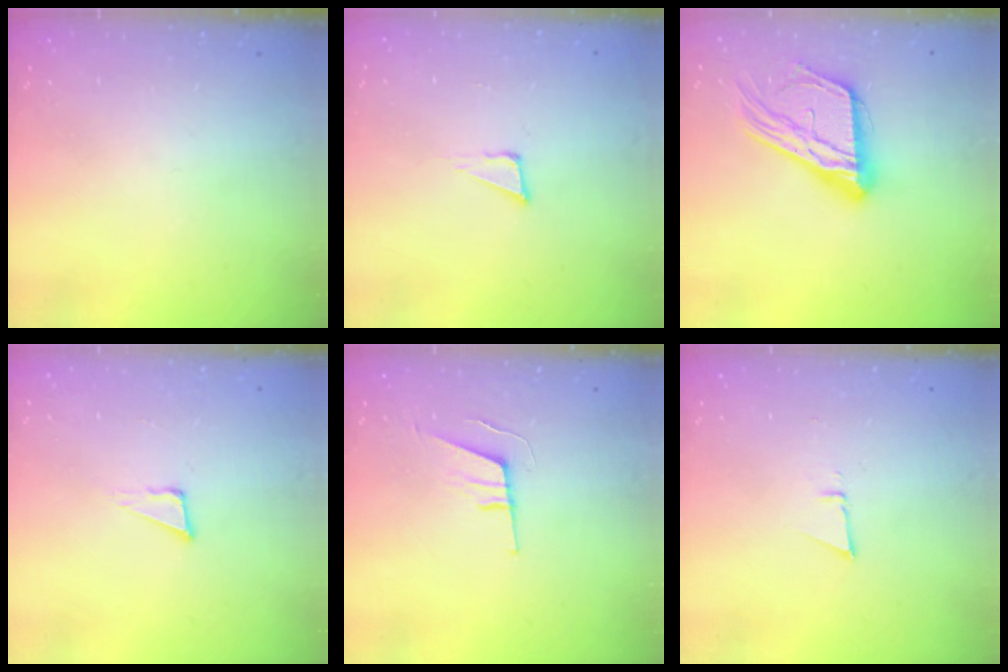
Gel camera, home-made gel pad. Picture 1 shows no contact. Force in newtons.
{"total": 3.6, "press": 3.5, "slide": 0.9}
{"total": 17.9, "press": 17.8, "slide": 1.5}
{"total": 4.4, "press": 4.3, "slide": 0.8}
{"total": 6.4, "press": 5.9, "slide": 2.5}
{"total": 3.0, "press": 2.9, "slide": 0.8}